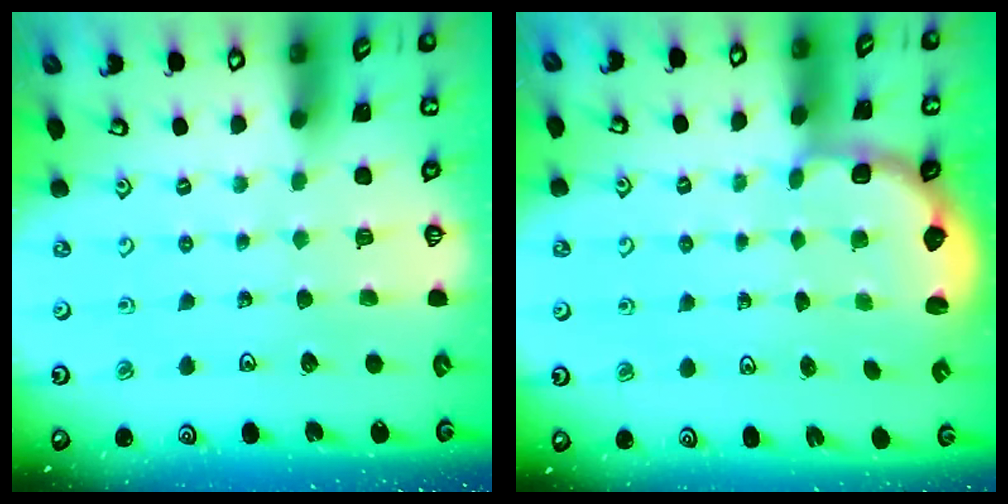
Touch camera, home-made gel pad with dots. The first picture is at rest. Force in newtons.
{"total": 2.7, "press": 2.0, "slide": 1.9}